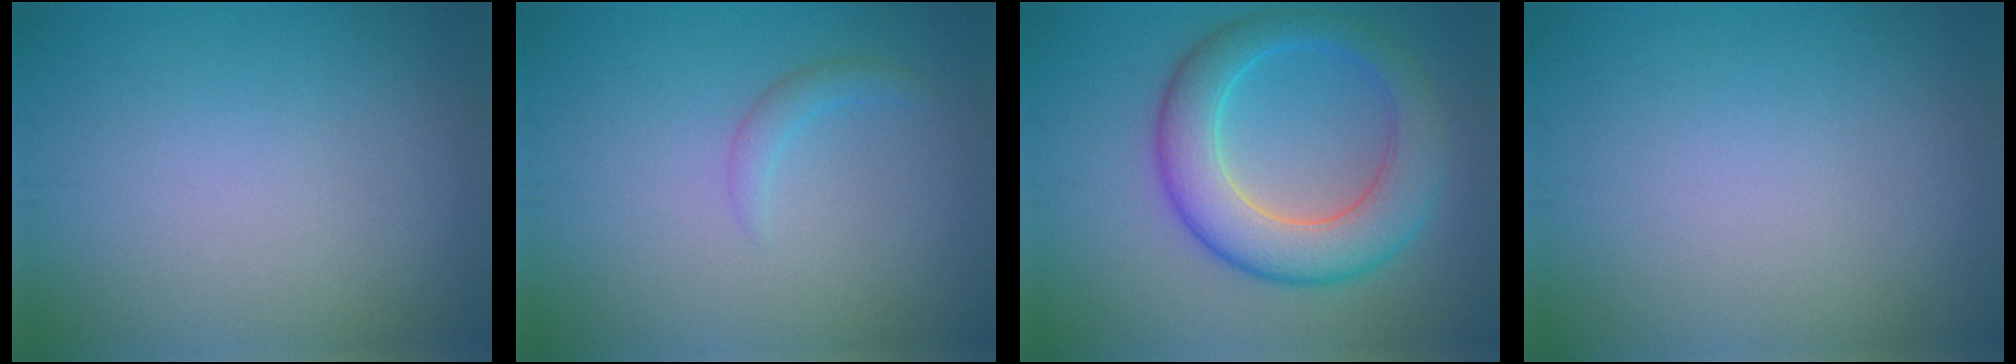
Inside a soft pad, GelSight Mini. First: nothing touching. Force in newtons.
{"total": 1.2, "press": 1.2, "slide": 0.1}
{"total": 7.1, "press": 7.1, "slide": 0.2}
{"total": 0.0}